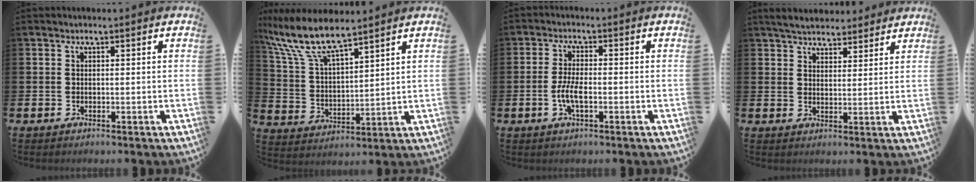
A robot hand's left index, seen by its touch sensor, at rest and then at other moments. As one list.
[{"total": 9.3, "force": [8.1, 2.0, 4.3], "torque": [-0.122, -0.031, 0.146]}, {"total": 3.6, "force": [-1.0, 1.2, 3.3], "torque": [-0.061, 0.001, -0.020]}, {"total": 4.6, "force": [4.4, 1.2, 0.7], "torque": [-0.027, -0.017, 0.081]}]